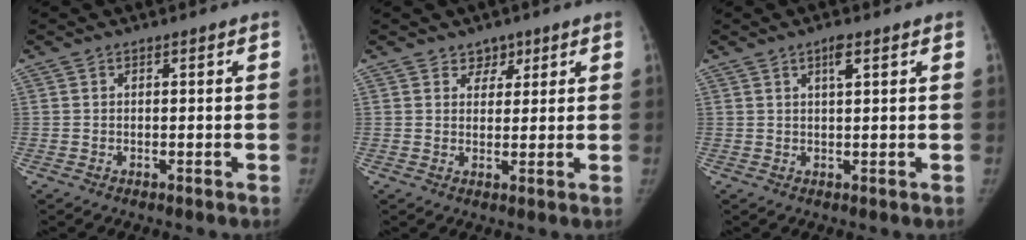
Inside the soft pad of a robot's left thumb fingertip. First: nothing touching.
{"total": 3.3, "force": [2.2, 2.4, 0.6], "torque": [0.019, -0.011, 0.029]}
{"total": 2.6, "force": [1.4, 0.7, 2.1], "torque": [-0.035, -0.002, 0.025]}